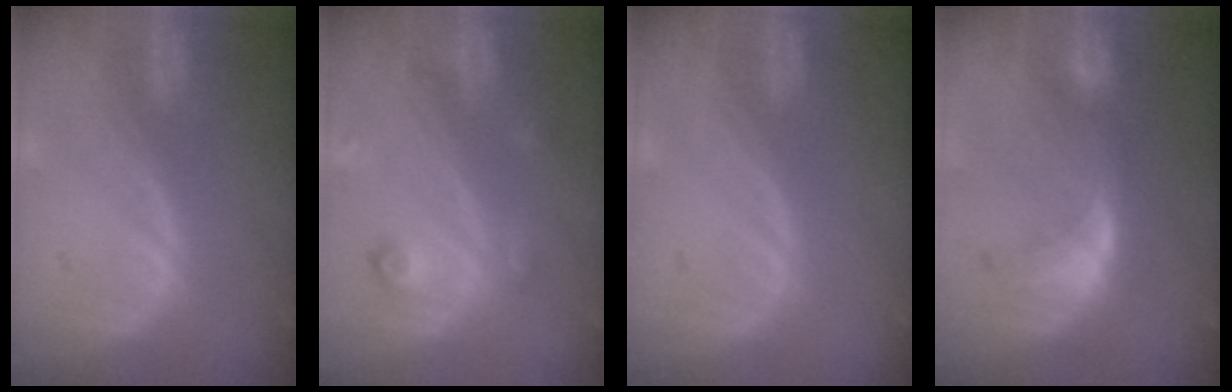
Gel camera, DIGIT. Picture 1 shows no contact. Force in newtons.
{"total": 3.7, "press": 3.4, "slide": 1.5}
{"total": 0.0}
{"total": 7.1, "press": 6.7, "slide": 2.2}